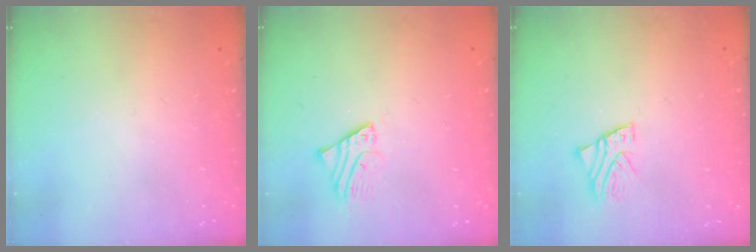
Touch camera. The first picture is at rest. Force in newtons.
{"total": 2.6, "press": 2.6, "slide": 0.2}
{"total": 2.2, "press": 2.2, "slide": 0.1}